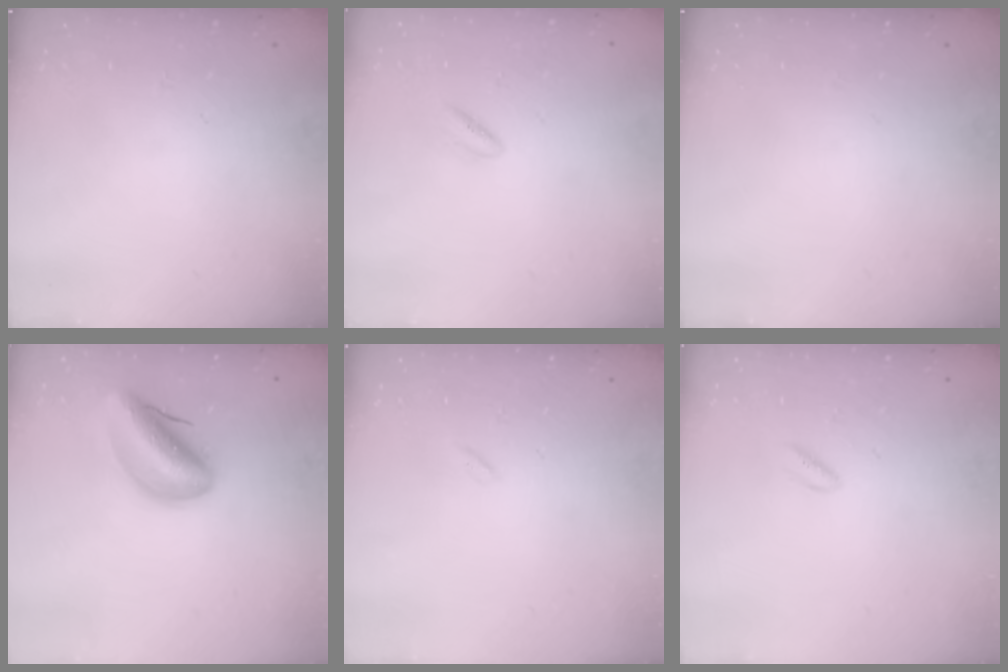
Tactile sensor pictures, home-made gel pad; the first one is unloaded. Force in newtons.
{"total": 1.6, "press": 1.4, "slide": 0.8}
{"total": 0.0}
{"total": 9.6, "press": 9.2, "slide": 3.0}
{"total": 0.0}
{"total": 1.6, "press": 1.3, "slide": 0.8}